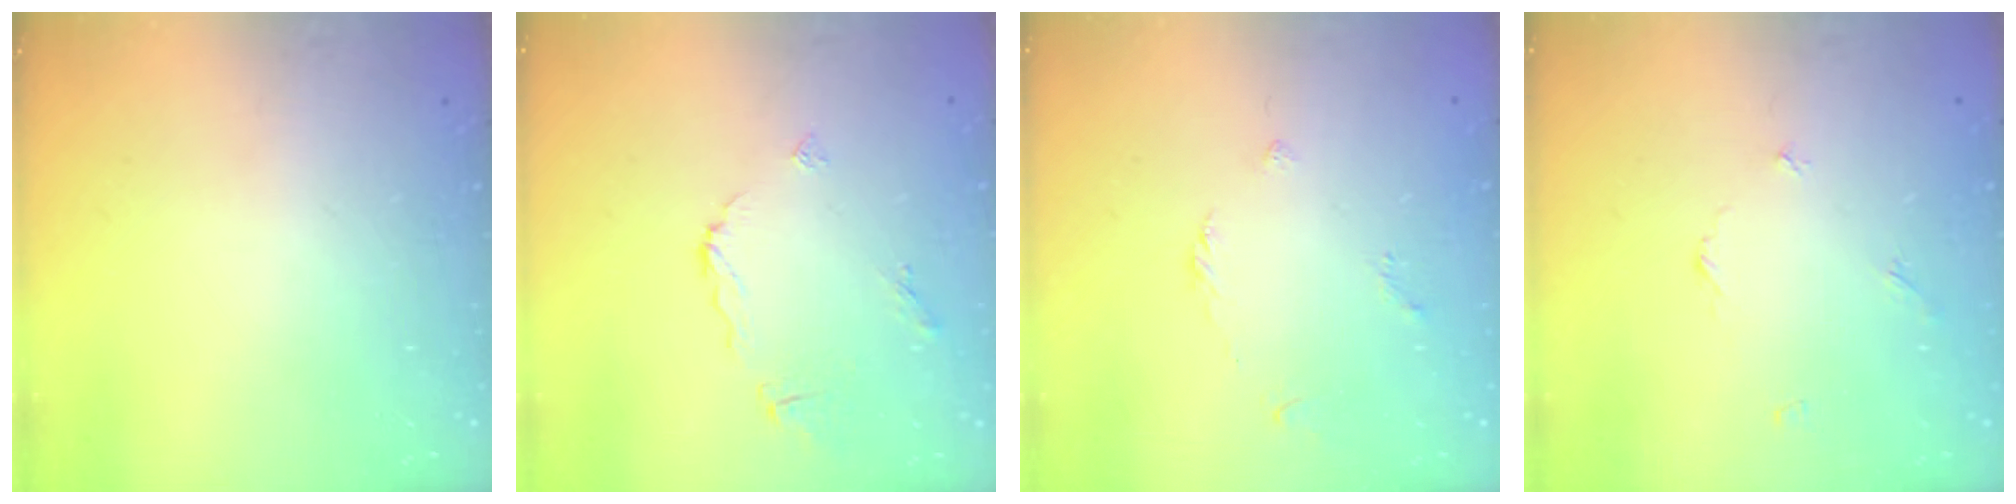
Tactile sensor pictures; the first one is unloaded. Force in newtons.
{"total": 6.7, "press": 6.7, "slide": 0.5}
{"total": 2.8, "press": 2.7, "slide": 0.7}
{"total": 3.2, "press": 3.2, "slide": 0.4}